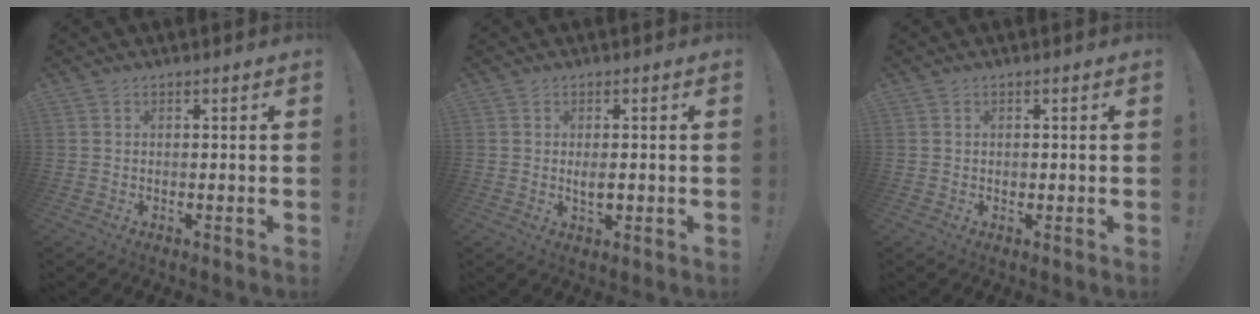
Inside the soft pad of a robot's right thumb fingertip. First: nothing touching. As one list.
[{"total": 2.5, "force": [-0.1, 1.0, 2.3], "torque": [-0.029, -0.002, -0.006]}, {"total": 0.7, "force": [-0.2, 0.6, 0.1], "torque": [-0.003, 0.002, -0.005]}]